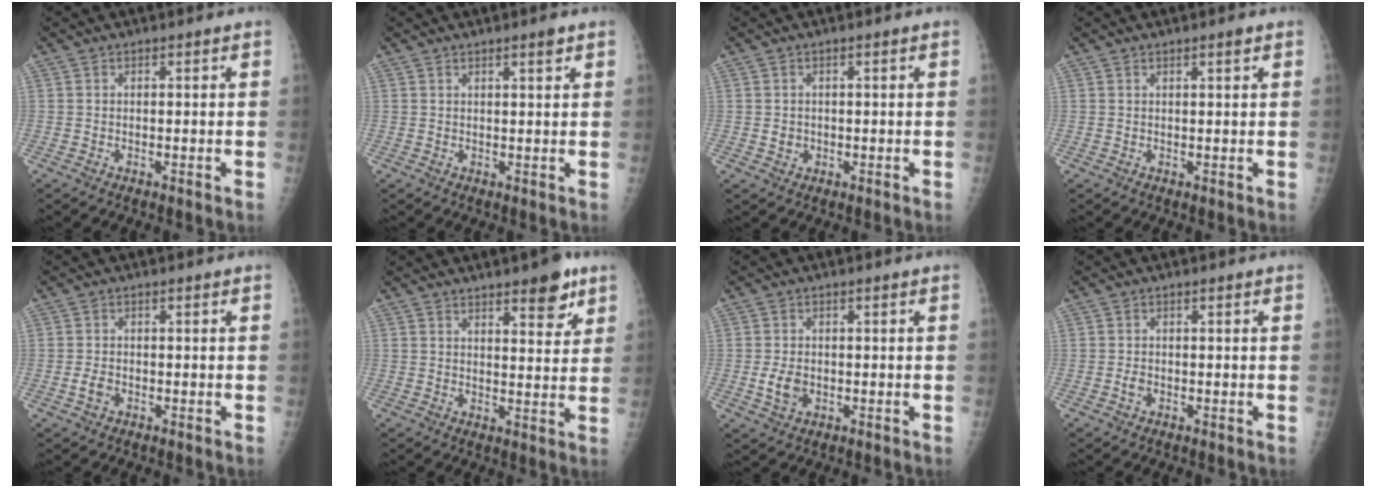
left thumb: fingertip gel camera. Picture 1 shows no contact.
{"total": 1.9, "force": [1.3, 0.2, 1.4], "torque": [-0.020, -0.008, 0.020]}
{"total": 1.6, "force": [-0.1, 1.5, 0.7], "torque": [-0.006, 0.002, 0.004]}
{"total": 1.3, "force": [0.9, 0.1, 1.0], "torque": [-0.013, -0.004, 0.013]}
{"total": 2.0, "force": [-0.7, 1.4, 1.3], "torque": [-0.023, 0.002, -0.012]}
{"total": 7.7, "force": [4.9, 2.5, 5.4], "torque": [-0.054, -0.027, 0.064]}
{"total": 3.6, "force": [-0.6, 2.5, 2.5], "torque": [-0.046, -0.003, -0.006]}
{"total": 1.2, "force": [-0.3, 0.9, 0.8], "torque": [-0.012, 0.001, -0.006]}